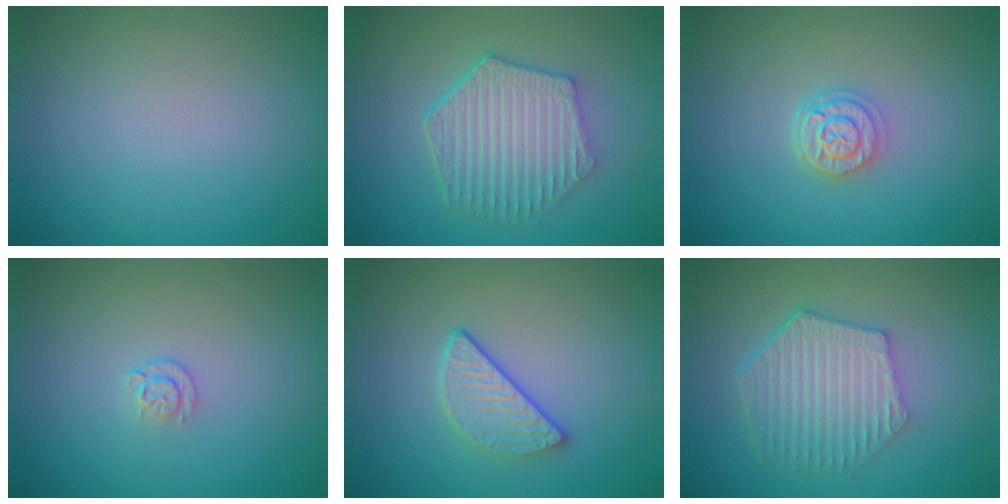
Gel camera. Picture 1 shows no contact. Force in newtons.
{"total": 6.3, "press": 4.6, "slide": 4.3}
{"total": 2.9, "press": 2.3, "slide": 1.8}
{"total": 1.1, "press": 0.6, "slide": 0.9}
{"total": 3.3, "press": 2.6, "slide": 2.0}
{"total": 5.8, "press": 4.3, "slide": 3.8}